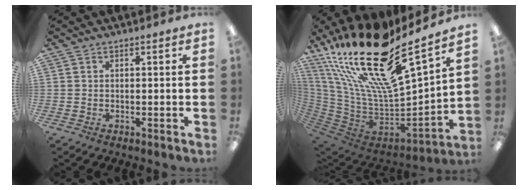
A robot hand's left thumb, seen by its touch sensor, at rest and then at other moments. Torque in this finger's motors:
{"motor_torque": [0.96, 0.72, 2.77, 0.00, 0.81]}